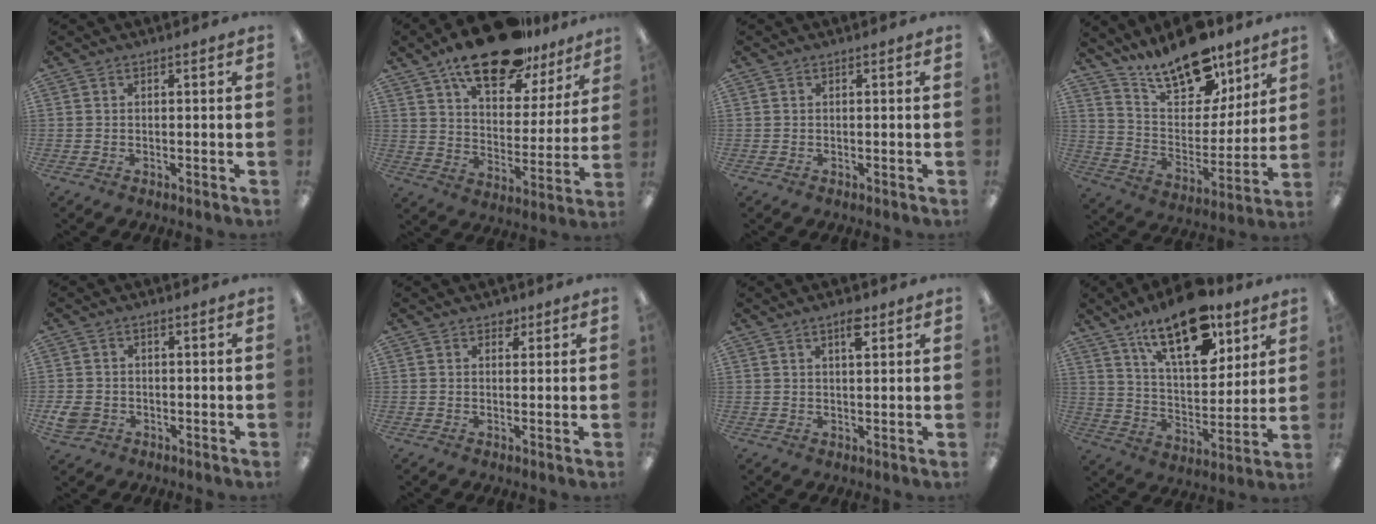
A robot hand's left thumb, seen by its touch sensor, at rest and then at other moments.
{"total": 20.3, "force": [14.9, 8.2, 11.1], "torque": [-0.179, -0.083, 0.253]}
{"total": 0.0}
{"total": 18.3, "force": [14.0, 8.7, 8.1], "torque": [-0.144, -0.094, 0.249]}
{"total": 3.6, "force": [-1.2, 3.0, 1.6], "torque": [-0.039, 0.002, -0.023]}
{"total": 2.1, "force": [1.4, 1.4, 0.7], "torque": [0.000, -0.004, 0.022]}
{"total": 4.0, "force": [2.6, 1.3, 2.7], "torque": [-0.036, -0.006, 0.039]}
{"total": 20.2, "force": [13.0, 9.2, 12.5], "torque": [-0.193, -0.065, 0.218]}